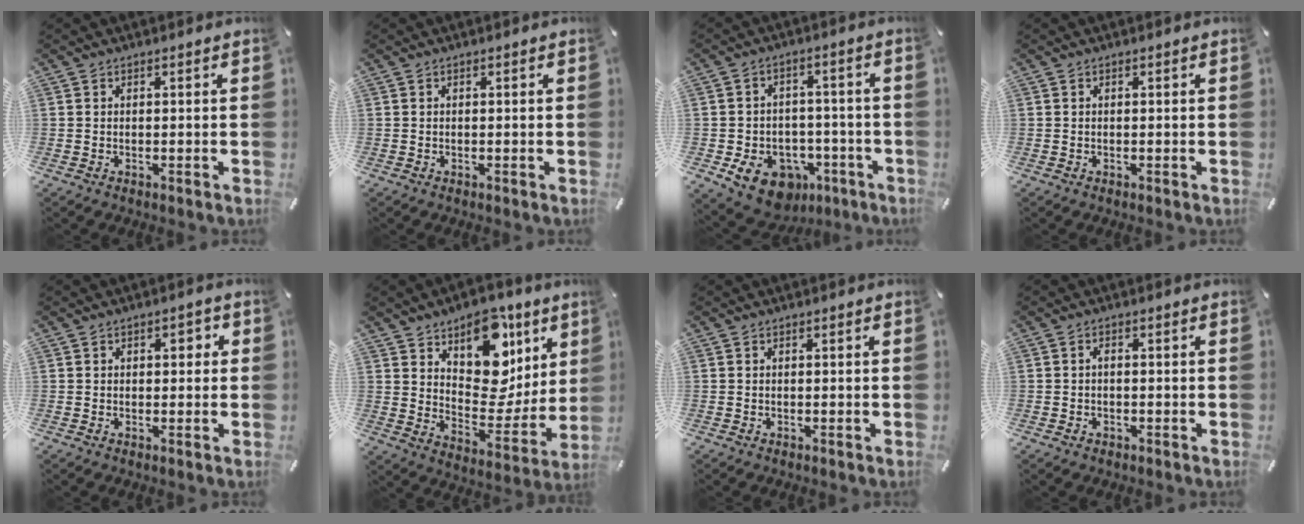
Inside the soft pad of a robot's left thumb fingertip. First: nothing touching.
{"total": 0.0}
{"total": 10.9, "force": [-5.2, 8.5, 4.5], "torque": [-0.068, 0.038, -0.081]}
{"total": 0.0}
{"total": 2.3, "force": [0.2, 1.6, 1.6], "torque": [-0.018, 0.003, -0.005]}
{"total": 16.4, "force": [8.9, 11.0, 8.2], "torque": [-0.097, -0.077, 0.155]}
{"total": 0.0}
{"total": 1.2, "force": [-0.3, 0.8, 0.8], "torque": [-0.017, 0.002, -0.008]}